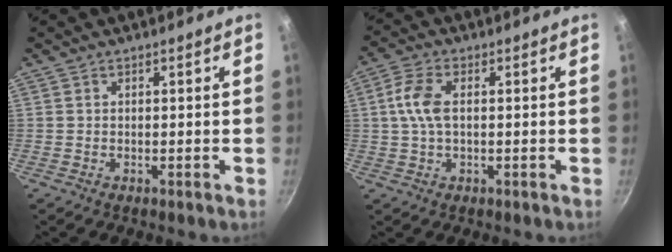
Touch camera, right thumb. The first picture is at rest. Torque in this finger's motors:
{"motor_torque": [0.69, 0.24, 0.85, -0.40, 0.06]}